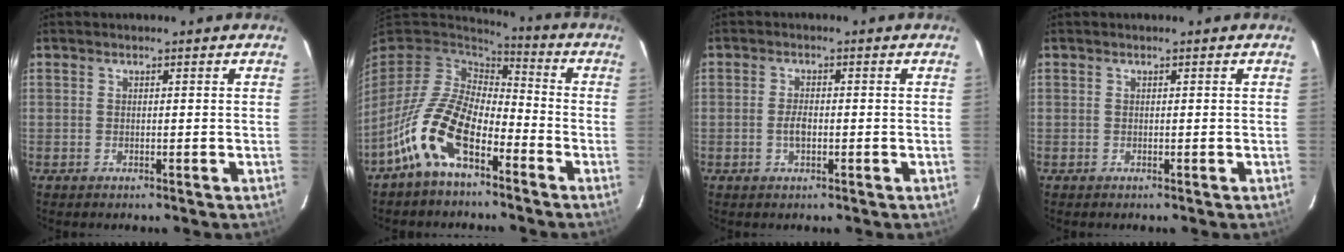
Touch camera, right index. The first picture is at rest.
{"total": 15.2, "force": [-8.0, 7.4, 10.5], "torque": [-0.218, -0.002, -0.158]}
{"total": 2.5, "force": [-0.6, 1.2, 2.1], "torque": [-0.042, 0.001, -0.011]}
{"total": 0.0}